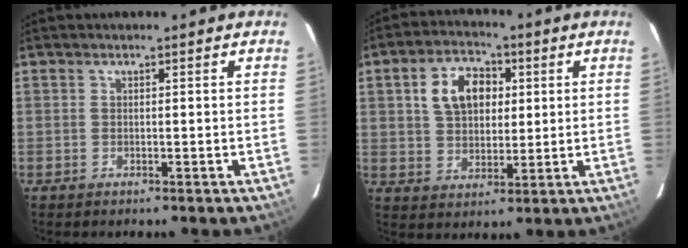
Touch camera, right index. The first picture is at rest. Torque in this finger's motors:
{"motor_torque": [0.25, 0.04, 0.37, 0.06]}